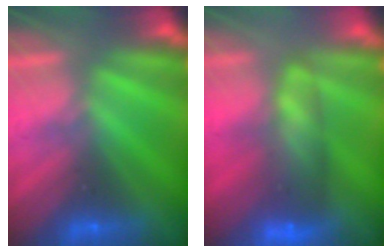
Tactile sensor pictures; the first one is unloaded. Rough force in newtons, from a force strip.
{"total": 7.5}